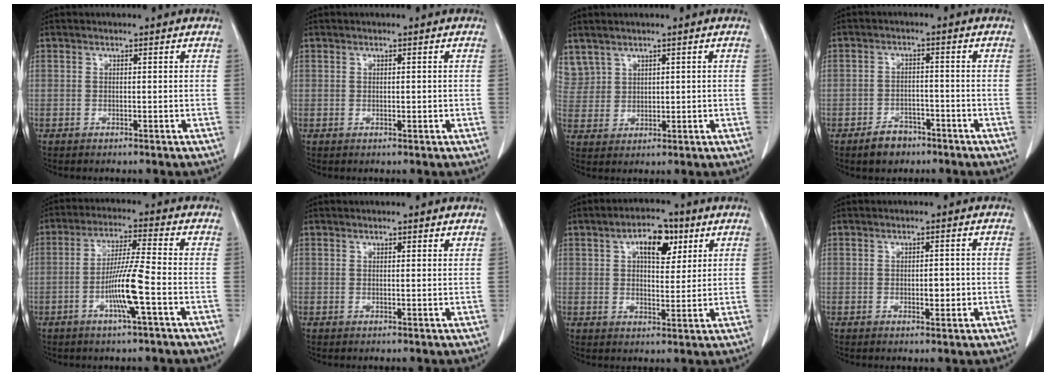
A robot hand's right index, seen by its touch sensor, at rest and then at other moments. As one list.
[{"total": 1.1, "force": [-0.1, 0.7, 0.9], "torque": [-0.020, 0.000, 0.002]}, {"total": 4.9, "force": [2.7, 4.0, 0.9], "torque": [-0.027, 0.019, 0.071]}, {"total": 5.0, "force": [-3.4, 3.1, 1.8], "torque": [-0.034, 0.006, -0.051]}, {"total": 9.0, "force": [-2.9, -0.1, 8.5], "torque": [-0.164, -0.003, -0.056]}, {"total": 1.5, "force": [1.0, 0.6, 0.9], "torque": [-0.023, 0.001, 0.017]}, {"total": 8.7, "force": [3.7, 4.3, 6.6], "torque": [-0.109, 0.019, 0.063]}, {"total": 2.9, "force": [-0.3, 1.5, 2.5], "torque": [-0.040, 0.000, 0.001]}]